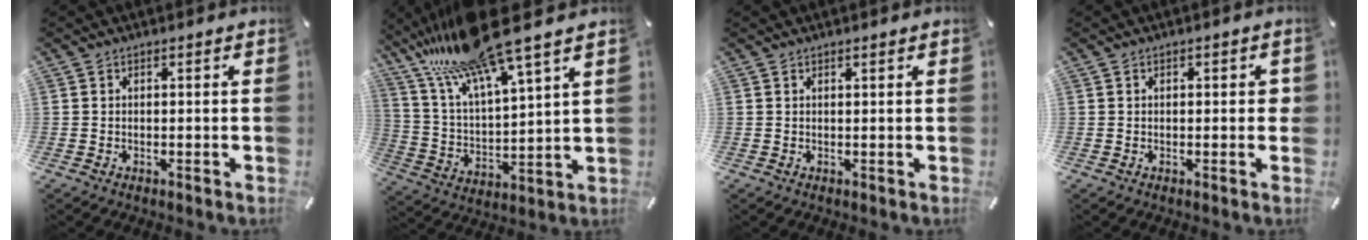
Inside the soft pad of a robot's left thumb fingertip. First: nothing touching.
{"total": 18.1, "force": [14.9, 2.8, 9.9], "torque": [-0.218, -0.099, 0.258]}
{"total": 0.5, "force": [0.4, 0.1, 0.3], "torque": [-0.005, -0.001, 0.007]}
{"total": 1.4, "force": [0.0, 0.8, 1.1], "torque": [-0.014, 0.001, -0.003]}